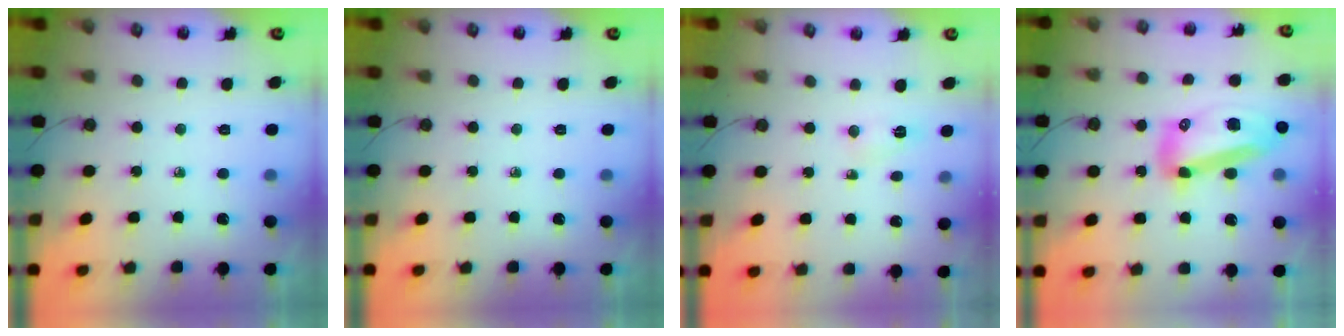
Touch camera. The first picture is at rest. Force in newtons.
{"total": 0.0}
{"total": 3.1, "press": 2.9, "slide": 1.1}
{"total": 15.6, "press": 15.5, "slide": 1.8}